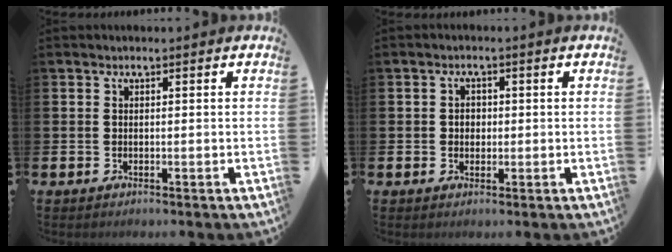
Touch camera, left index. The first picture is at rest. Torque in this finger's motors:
{"motor_torque": [0.14, -0.06, 0.04, 0.04]}